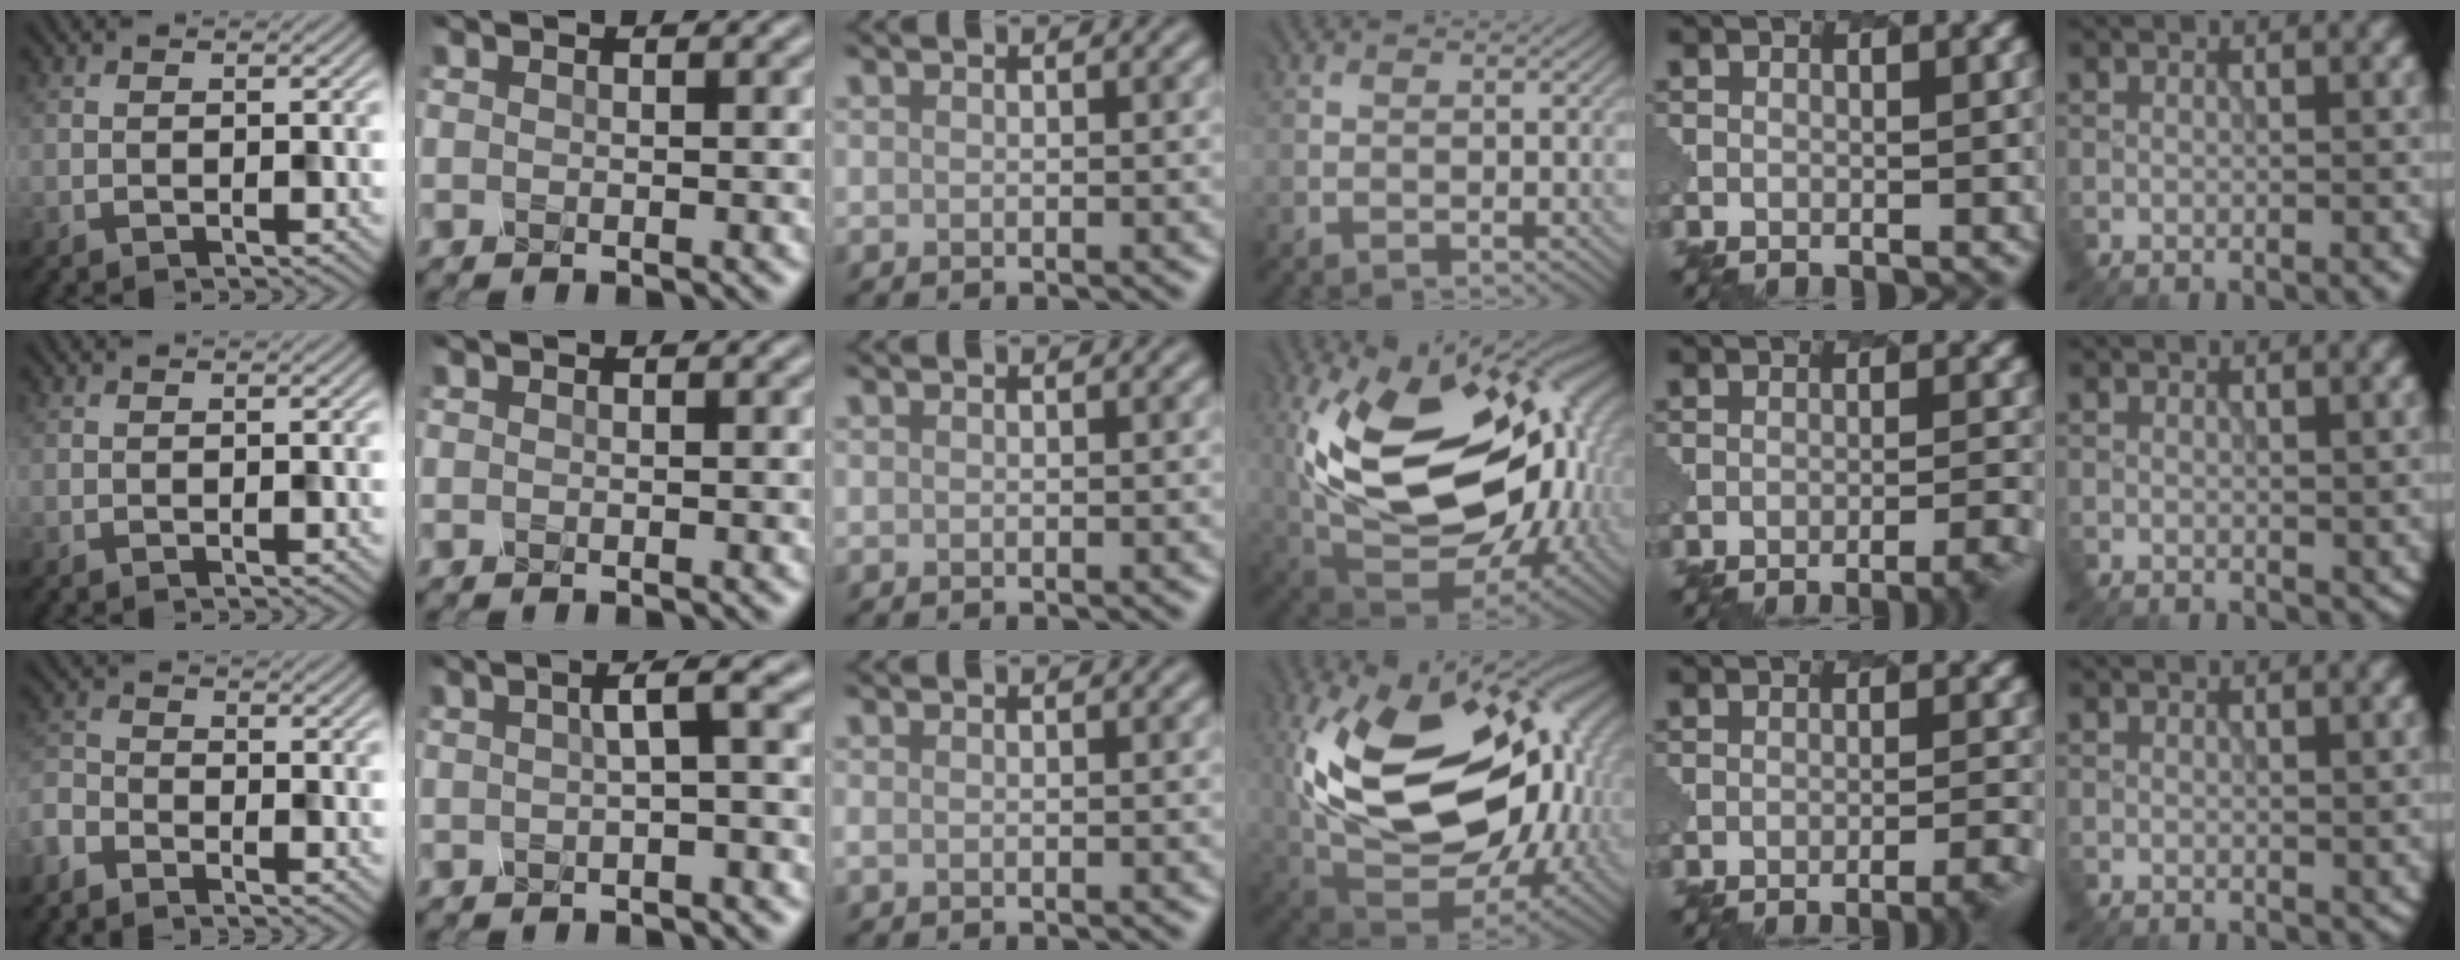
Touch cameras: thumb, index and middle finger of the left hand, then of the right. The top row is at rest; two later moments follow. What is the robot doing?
{"motion": "dispense", "object": "toothpaste"}